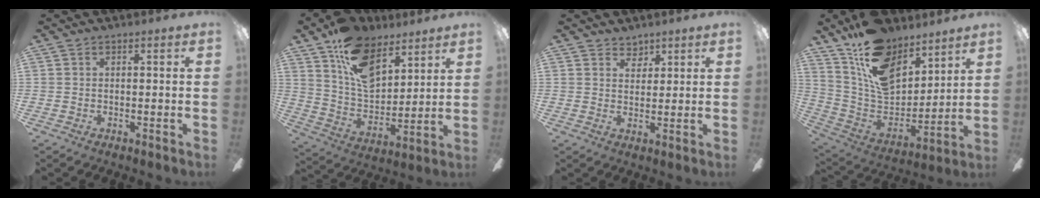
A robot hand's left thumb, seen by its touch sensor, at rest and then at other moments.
{"total": 16.1, "force": [9.8, 9.1, 8.9], "torque": [-0.164, -0.038, 0.186]}
{"total": 3.8, "force": [3.1, 2.2, 0.4], "torque": [-0.002, -0.013, 0.056]}
{"total": 18.1, "force": [11.7, 10.5, 9.0], "torque": [-0.173, -0.066, 0.223]}